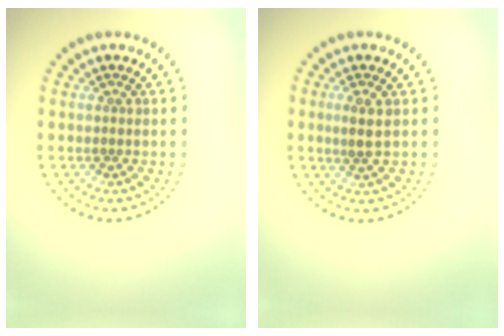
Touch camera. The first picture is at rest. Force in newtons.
{"total": 2.0, "press": 1.7, "slide": 0.9}